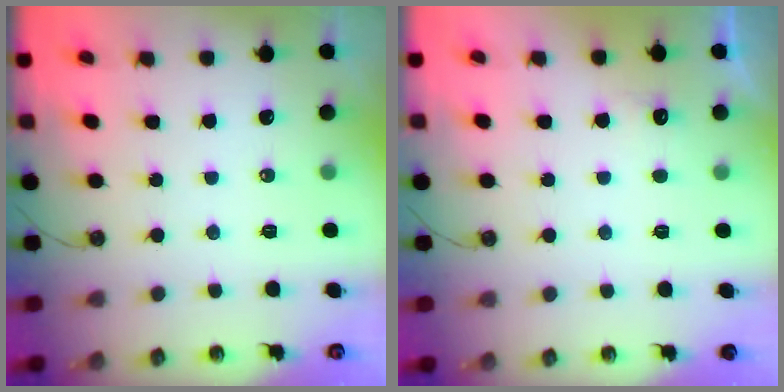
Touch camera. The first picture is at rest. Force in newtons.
{"total": 5.4, "press": 5.2, "slide": 1.3}